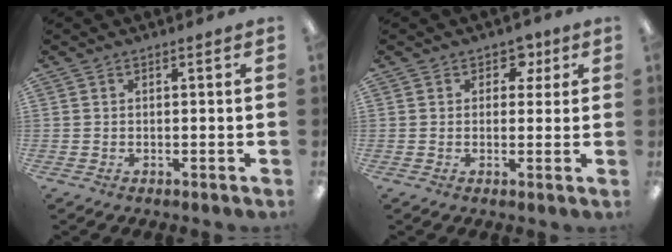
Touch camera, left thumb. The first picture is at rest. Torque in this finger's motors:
{"motor_torque": [-0.11, 0.05, -0.09, -0.19, 0.00]}